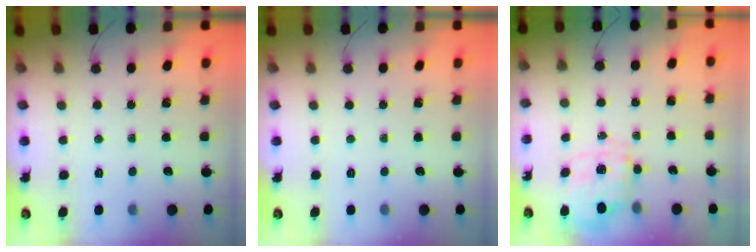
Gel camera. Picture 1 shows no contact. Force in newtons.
{"total": 0.0}
{"total": 2.5, "press": 2.3, "slide": 1.0}